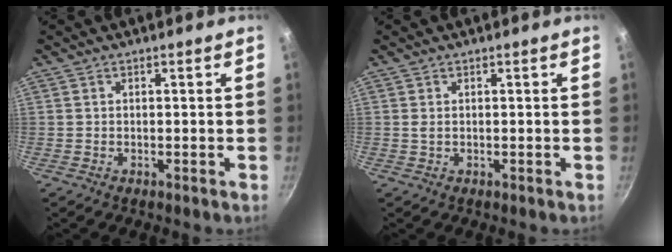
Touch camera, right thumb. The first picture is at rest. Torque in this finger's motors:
{"motor_torque": [0.11, 0.48, 0.16, 0.16, -0.02]}